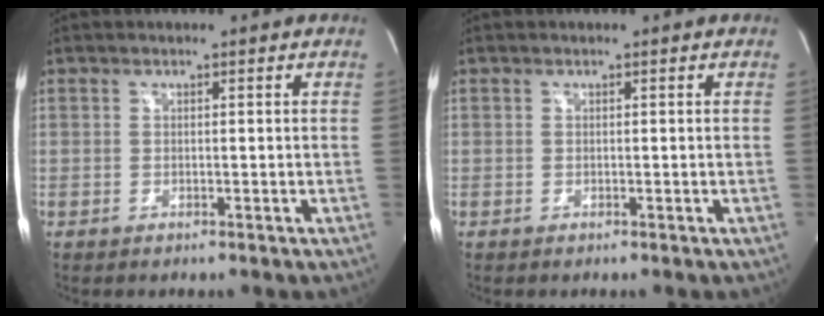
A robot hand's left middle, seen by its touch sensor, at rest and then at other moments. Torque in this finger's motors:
{"motor_torque": [-0.02, 0.02, 0.15, 0.00]}